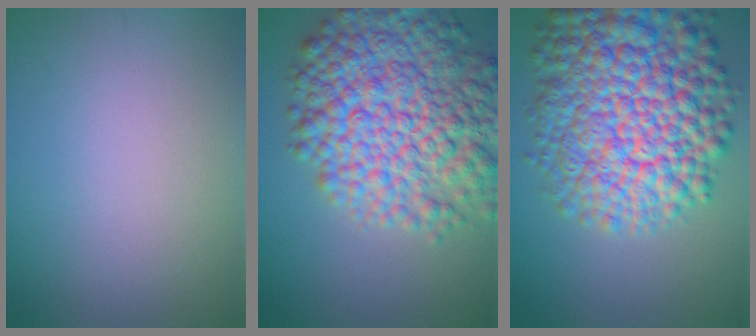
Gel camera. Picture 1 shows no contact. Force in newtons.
{"total": 11.1, "press": 11.1, "slide": 0.4}
{"total": 13.4, "press": 13.4, "slide": 0.4}